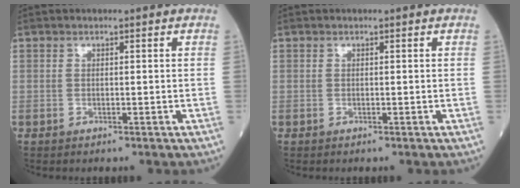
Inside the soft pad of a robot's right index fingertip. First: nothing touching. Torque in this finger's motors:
{"motor_torque": [0.03, 0.01, 0.00, -0.01]}